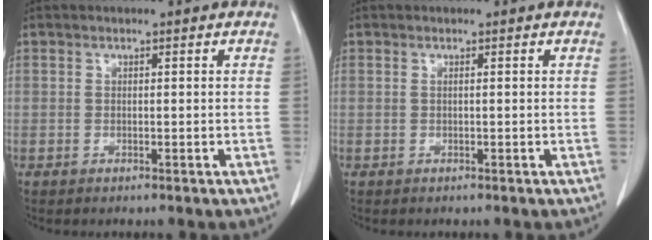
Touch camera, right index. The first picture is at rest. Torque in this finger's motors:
{"motor_torque": [0.16, -0.07, -0.09, 0.00]}